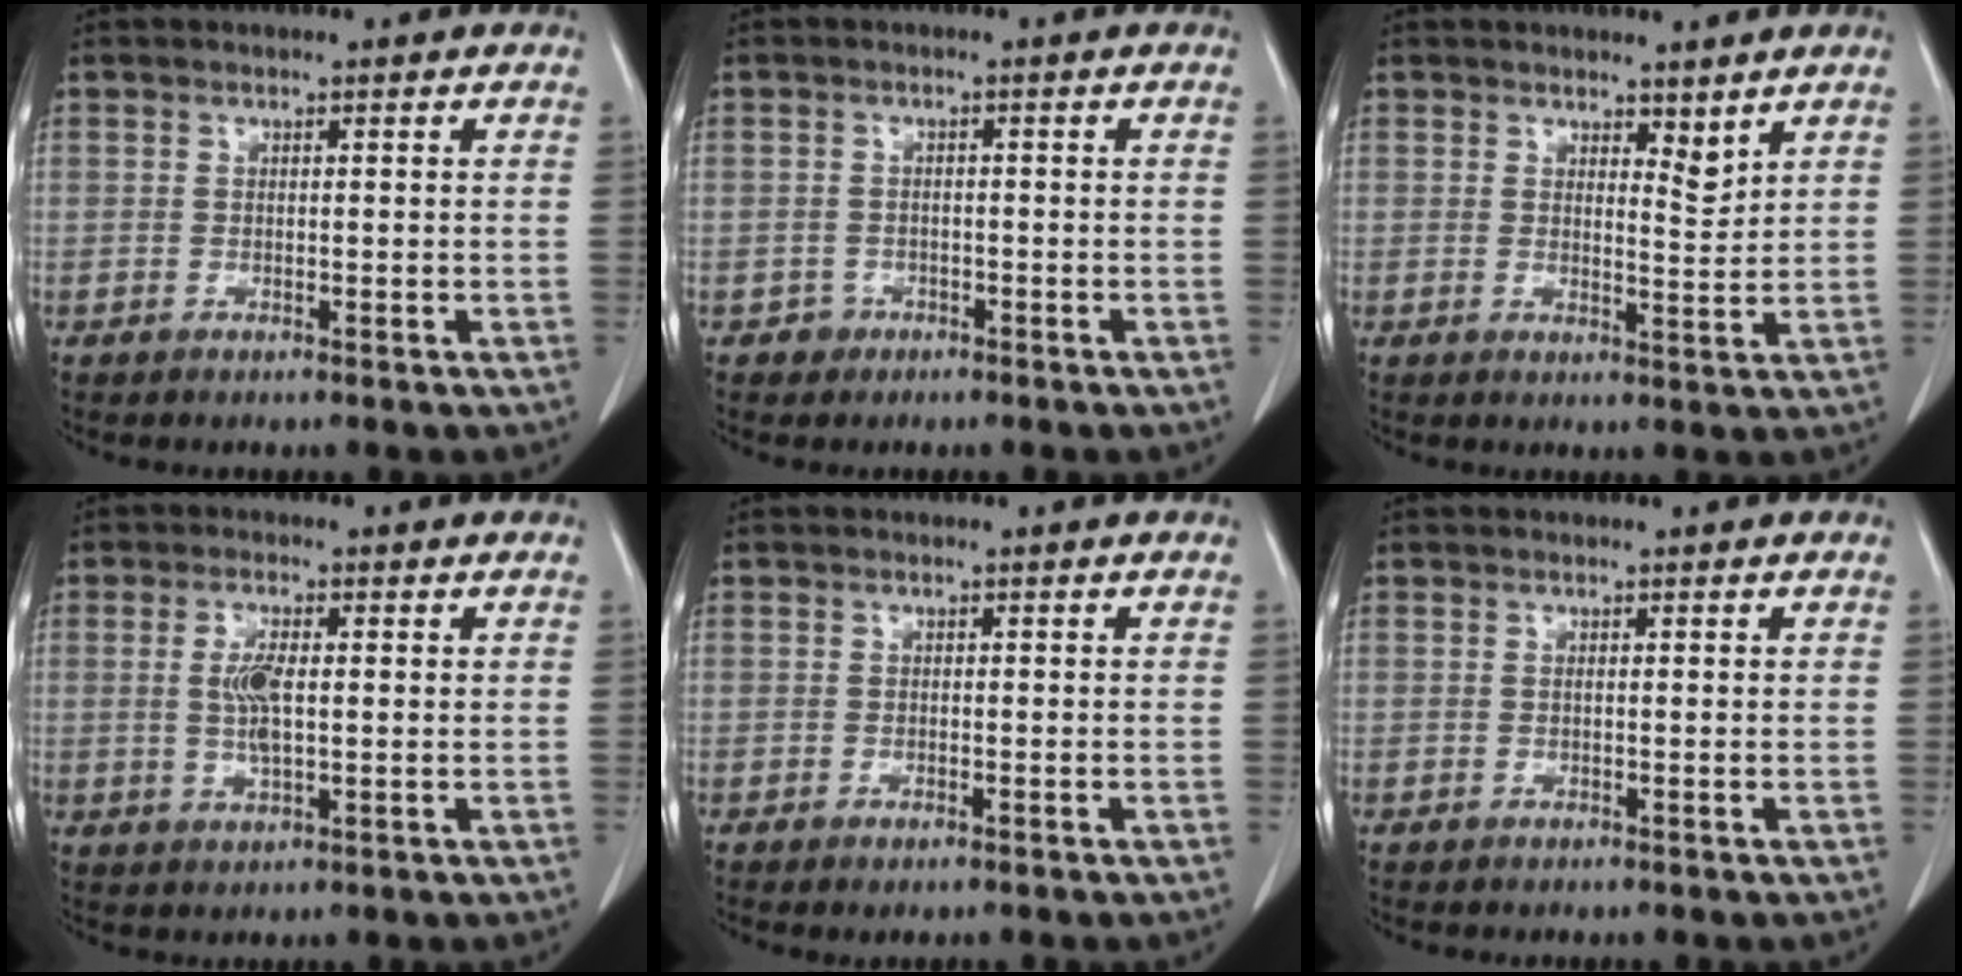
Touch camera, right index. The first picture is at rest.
{"total": 2.0, "force": [-1.1, 1.6, -0.2], "torque": [0.008, 0.011, -0.021]}
{"total": 2.8, "force": [2.3, 0.8, 1.5], "torque": [-0.022, -0.013, 0.039]}
{"total": 4.7, "force": [0.5, 1.4, 4.5], "torque": [-0.095, 0.000, 0.011]}
{"total": 0.9, "force": [-0.6, 0.2, 0.7], "torque": [-0.013, -0.002, -0.006]}
{"total": 0.0}